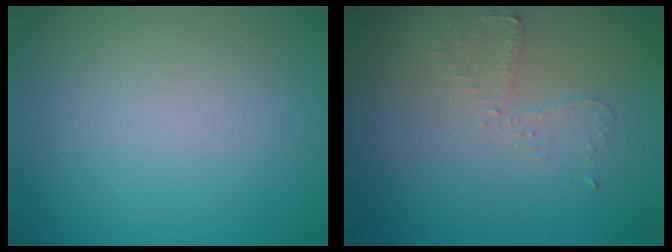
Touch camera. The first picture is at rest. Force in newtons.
{"total": 1.9, "press": 1.9, "slide": 0.4}